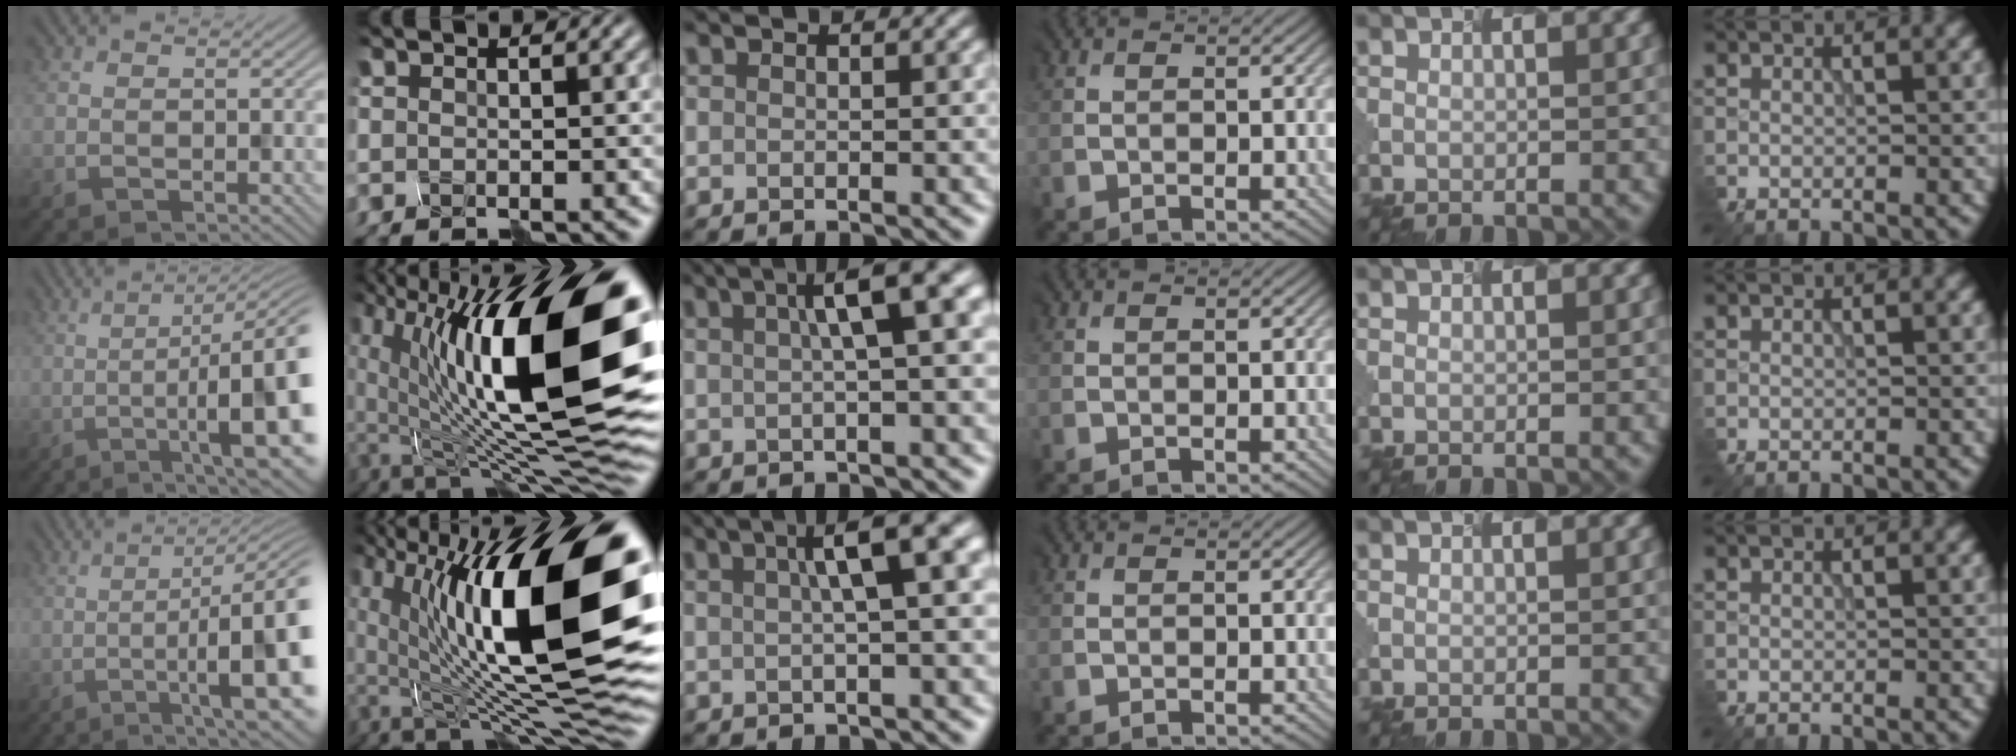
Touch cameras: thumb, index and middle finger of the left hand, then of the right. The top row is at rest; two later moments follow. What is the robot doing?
{"motion": "shake", "object": "plastic piggy bank"}